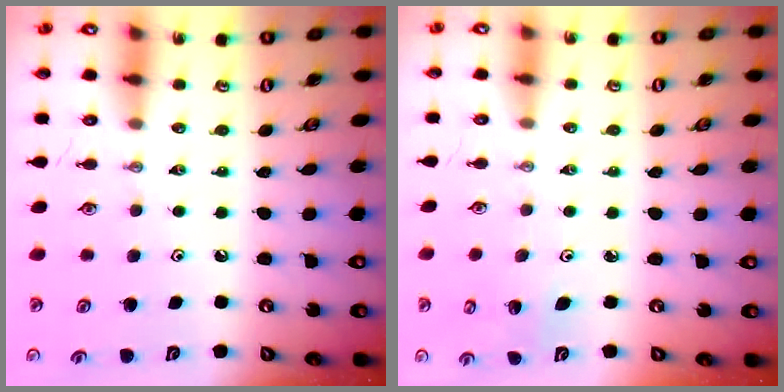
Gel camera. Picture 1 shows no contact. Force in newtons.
{"total": 2.7, "press": 2.7, "slide": 0.3}